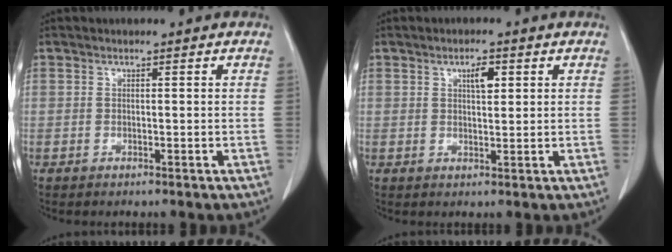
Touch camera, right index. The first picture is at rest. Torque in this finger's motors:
{"motor_torque": [0.32, 0.31, 0.02, 0.02]}